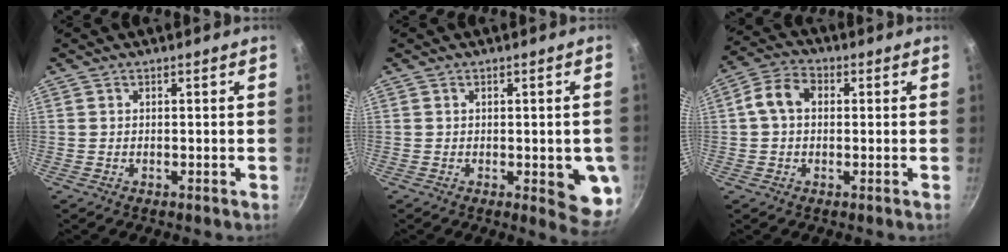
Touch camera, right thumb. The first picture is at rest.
{"total": 8.4, "force": [-1.9, 2.9, 7.7], "torque": [-0.068, -0.013, -0.015]}
{"total": 6.8, "force": [0.7, 4.9, 4.7], "torque": [-0.084, 0.023, 0.005]}